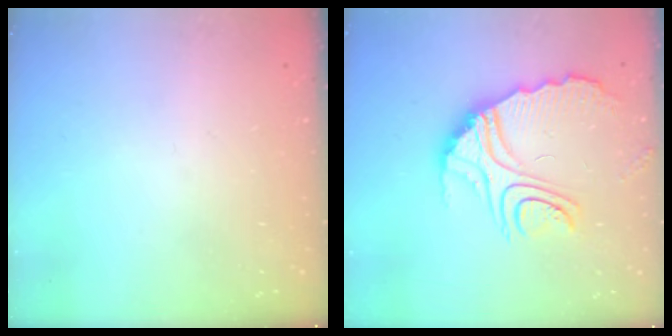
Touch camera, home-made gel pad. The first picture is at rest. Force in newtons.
{"total": 12.7, "press": 12.6, "slide": 1.3}